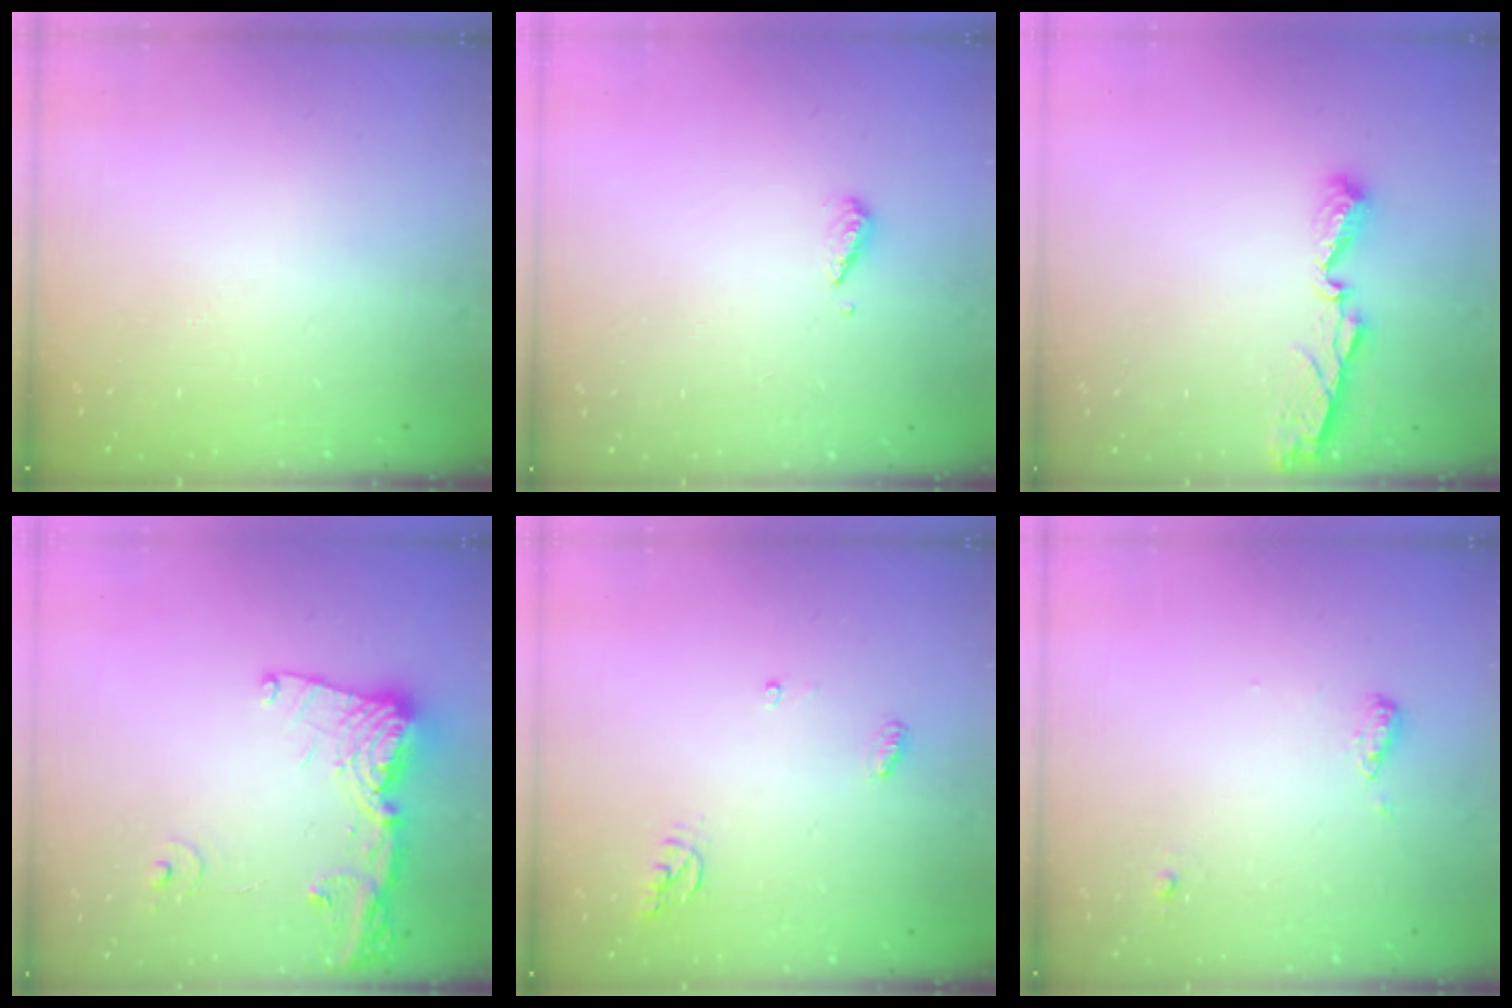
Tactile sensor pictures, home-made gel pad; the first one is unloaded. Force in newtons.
{"total": 4.4, "press": 4.4, "slide": 0.5}
{"total": 7.2, "press": 7.2, "slide": 0.5}
{"total": 16.5, "press": 16.4, "slide": 2.1}
{"total": 5.3, "press": 5.3, "slide": 0.3}
{"total": 7.0, "press": 6.3, "slide": 2.9}